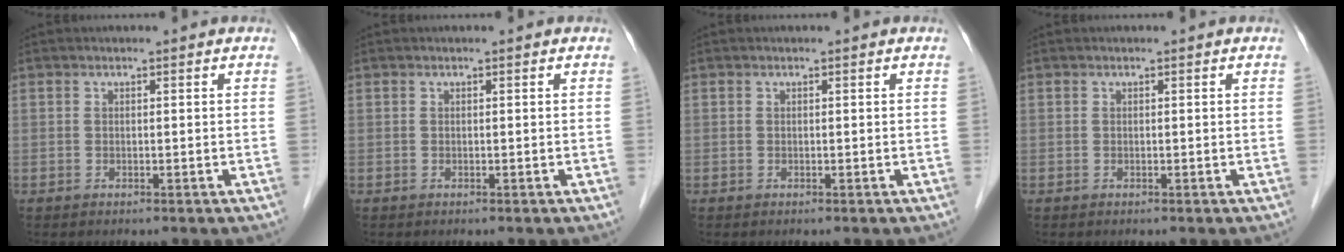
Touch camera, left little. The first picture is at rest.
{"total": 0.0}
{"total": 0.0}
{"total": 0.0}